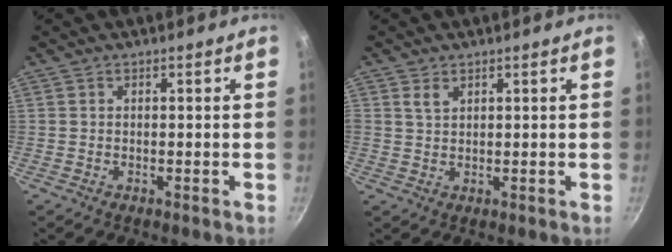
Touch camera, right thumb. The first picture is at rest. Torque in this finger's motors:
{"motor_torque": [-0.07, 0.09, 0.07, 0.02, 0.23]}